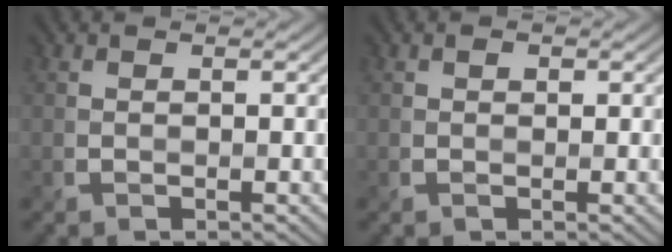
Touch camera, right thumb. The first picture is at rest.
{"total": 0.5, "force": [0.2, 0.4, 0.4], "torque": [-0.006, 0.000, 0.003]}